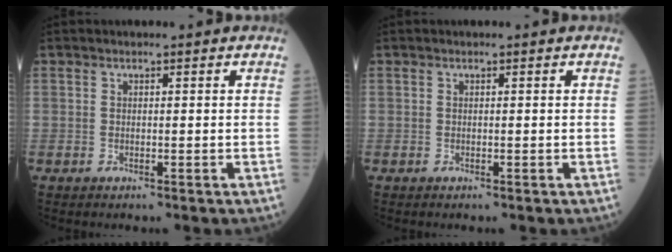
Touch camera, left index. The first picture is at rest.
{"total": 0.0}